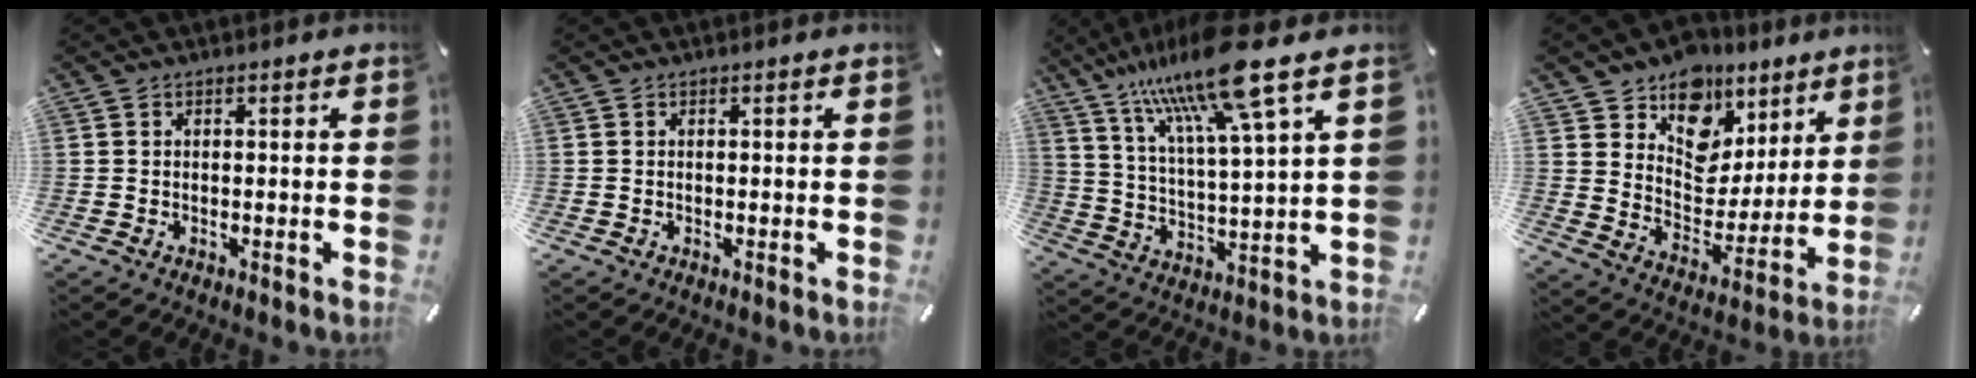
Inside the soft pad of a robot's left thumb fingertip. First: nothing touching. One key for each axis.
{"total": 0.0}
{"total": 18.2, "fx": 13.1, "fy": 2.8, "fz": 12.3, "tx": -0.251, "ty": -0.070, "tz": 0.213}
{"total": 11.6, "fx": 7.7, "fy": 8.5, "fz": 1.7, "tx": -0.027, "ty": -0.082, "tz": 0.144}